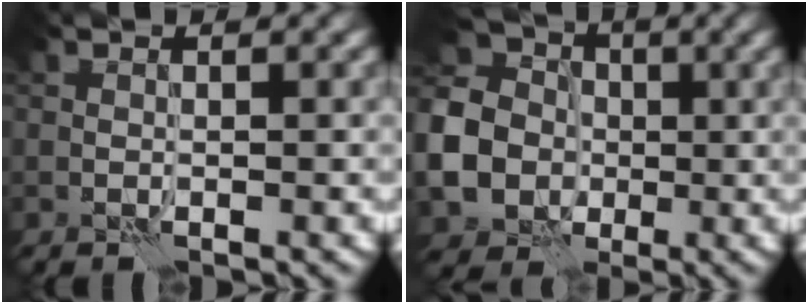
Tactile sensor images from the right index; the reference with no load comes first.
{"total": 9.6, "force": [-1.6, 8.4, 4.5], "torque": [-0.123, -0.019, -0.036]}